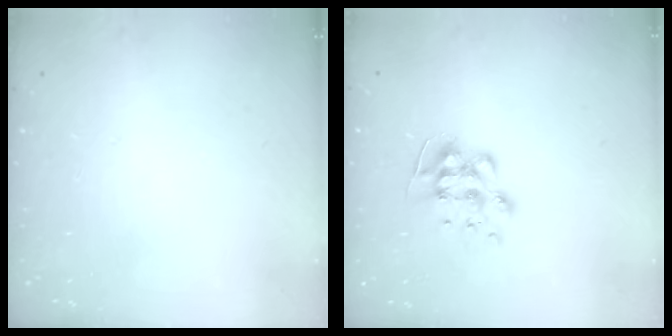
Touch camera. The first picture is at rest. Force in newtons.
{"total": 8.8, "press": 8.8, "slide": 0.4}